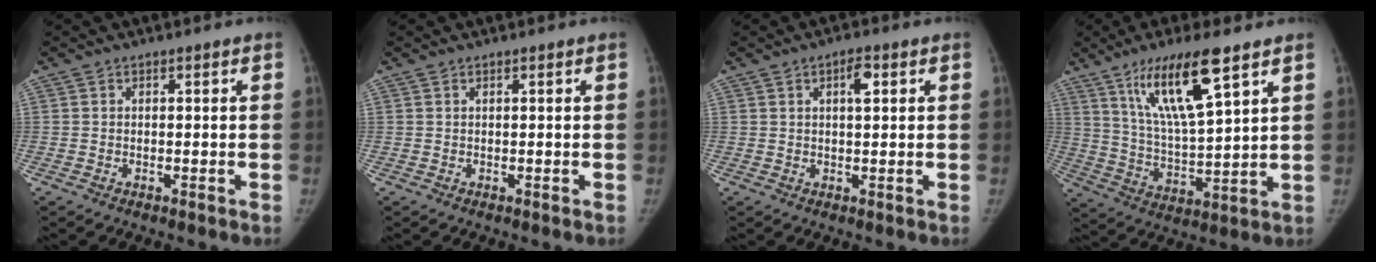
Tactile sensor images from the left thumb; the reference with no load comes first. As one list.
[{"total": 0.0}, {"total": 3.2, "force": [1.2, 1.2, 2.7], "torque": [-0.040, 0.001, 0.018]}, {"total": 15.2, "force": [8.6, 2.9, 12.1], "torque": [-0.214, -0.042, 0.170]}]